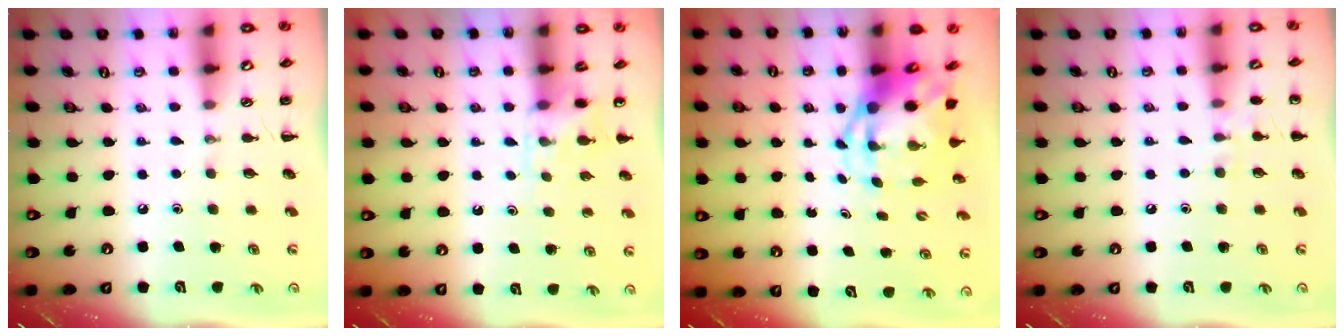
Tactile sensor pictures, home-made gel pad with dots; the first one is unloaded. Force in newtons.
{"total": 5.0, "press": 4.8, "slide": 1.4}
{"total": 5.6, "press": 5.3, "slide": 1.7}
{"total": 6.1, "press": 5.8, "slide": 2.0}